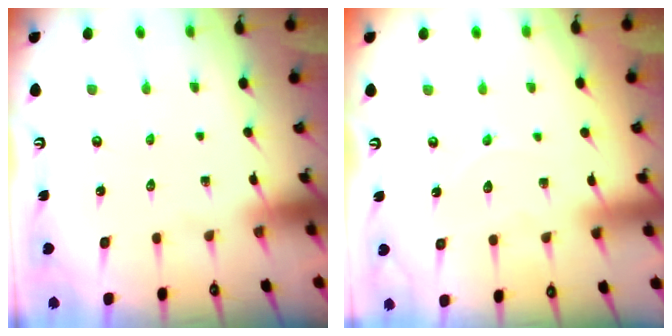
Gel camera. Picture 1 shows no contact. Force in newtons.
{"total": 4.8, "press": 4.7, "slide": 0.4}